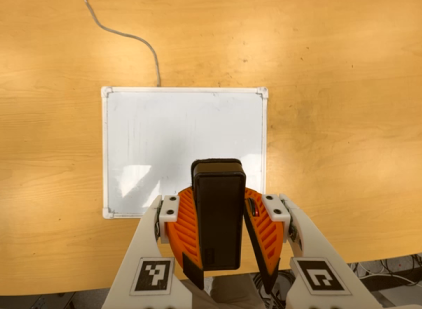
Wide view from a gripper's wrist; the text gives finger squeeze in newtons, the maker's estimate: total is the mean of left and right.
{"total": 9.2, "left": 8.8, "right": 9.5}